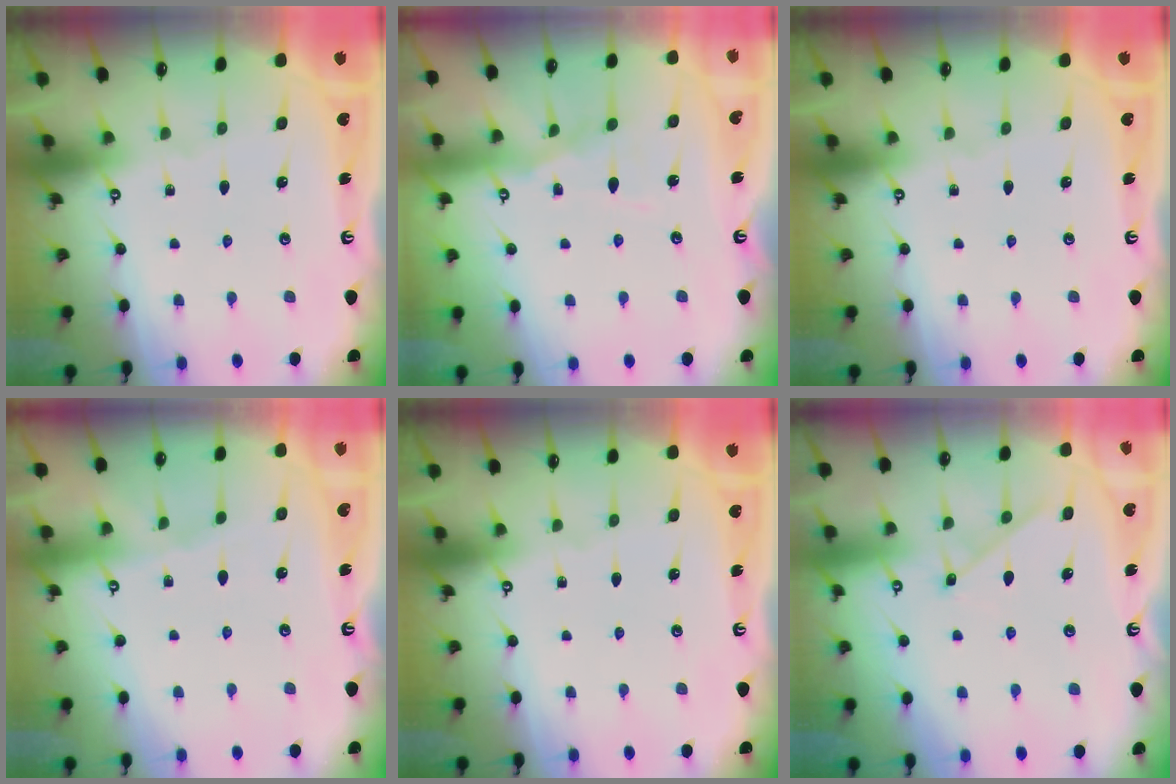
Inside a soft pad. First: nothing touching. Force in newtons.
{"total": 7.9, "press": 7.9, "slide": 0.5}
{"total": 0.0}
{"total": 2.4, "press": 2.4, "slide": 0.4}
{"total": 0.0}
{"total": 6.4, "press": 6.4, "slide": 0.7}